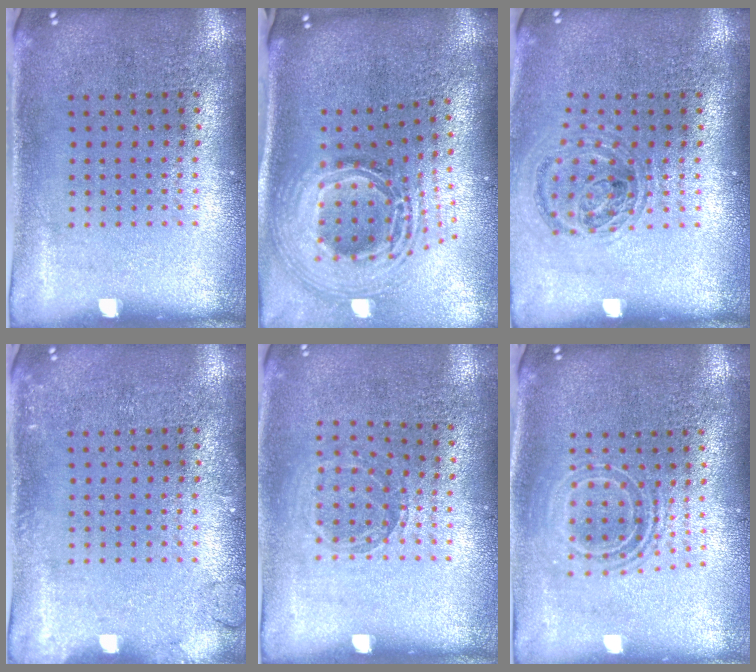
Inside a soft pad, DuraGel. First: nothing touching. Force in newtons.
{"total": 3.0, "press": 2.0, "slide": 2.2}
{"total": 0.9, "press": 0.9, "slide": 0.2}
{"total": 1.2, "press": 1.1, "slide": 0.2}
{"total": 0.8, "press": 0.8, "slide": 0.1}
{"total": 1.7, "press": 1.3, "slide": 1.1}